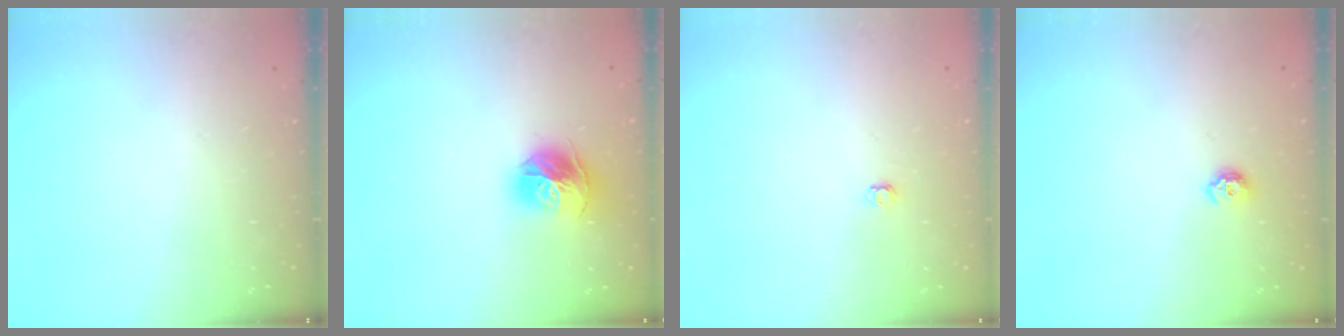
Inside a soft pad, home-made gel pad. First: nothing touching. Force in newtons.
{"total": 13.6, "press": 13.6, "slide": 1.4}
{"total": 2.9, "press": 2.9, "slide": 0.3}
{"total": 6.0, "press": 5.9, "slide": 0.8}